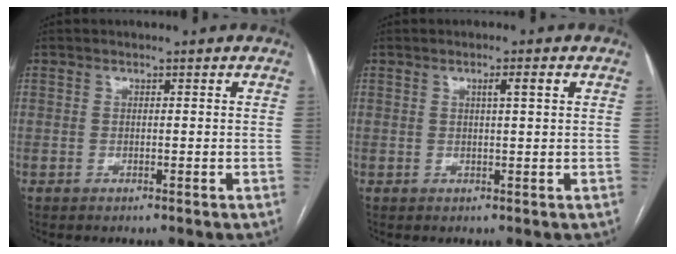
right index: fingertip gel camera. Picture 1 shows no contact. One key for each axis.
{"total": 2.1, "fx": 0.8, "fy": -0.1, "fz": 1.9, "tx": -0.033, "ty": 0.001, "tz": 0.013}